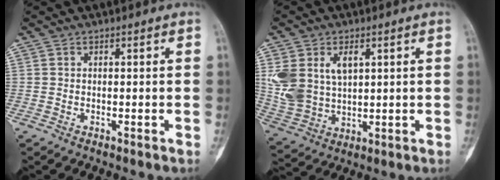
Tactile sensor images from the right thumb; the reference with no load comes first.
{"total": 11.7, "force": [3.3, 7.8, 8.1], "torque": [-0.159, -0.003, 0.082]}